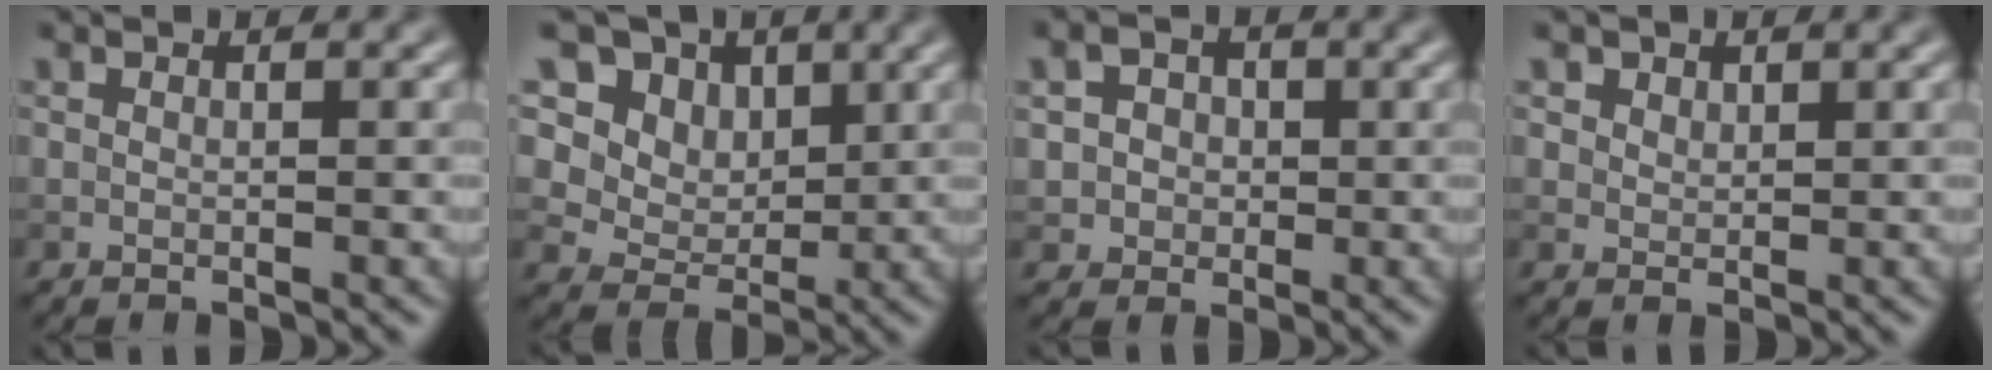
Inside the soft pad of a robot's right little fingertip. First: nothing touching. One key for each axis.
{"total": 15.5, "fx": 7.9, "fy": 11.1, "fz": 7.3, "tx": -0.180, "ty": 0.035, "tz": 0.145}
{"total": 2.9, "fx": 0.5, "fy": 2.5, "fz": 1.3, "tx": -0.016, "ty": 0.011, "tz": 0.001}
{"total": 2.6, "fx": 1.7, "fy": 1.7, "fz": 0.9, "tx": -0.028, "ty": -0.001, "tz": 0.030}